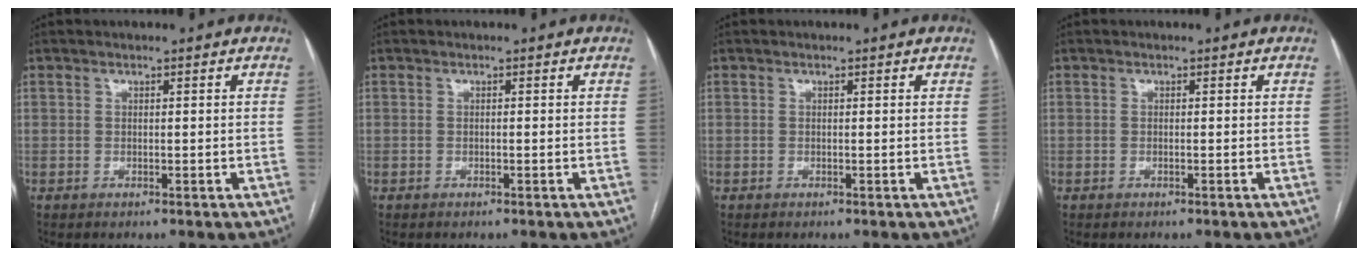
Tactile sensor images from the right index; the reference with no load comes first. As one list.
[{"total": 0.0}, {"total": 0.0}, {"total": 0.0}]